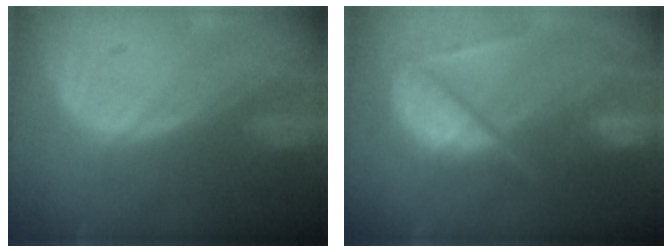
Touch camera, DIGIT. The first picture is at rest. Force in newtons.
{"total": 10.3, "press": 8.6, "slide": 5.5}